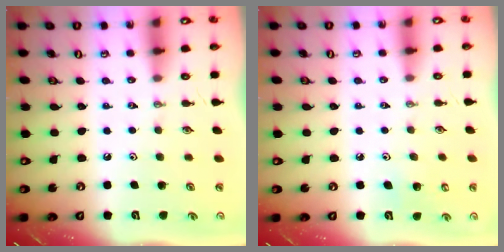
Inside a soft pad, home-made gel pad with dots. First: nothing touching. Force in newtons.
{"total": 4.7, "press": 4.6, "slide": 1.3}